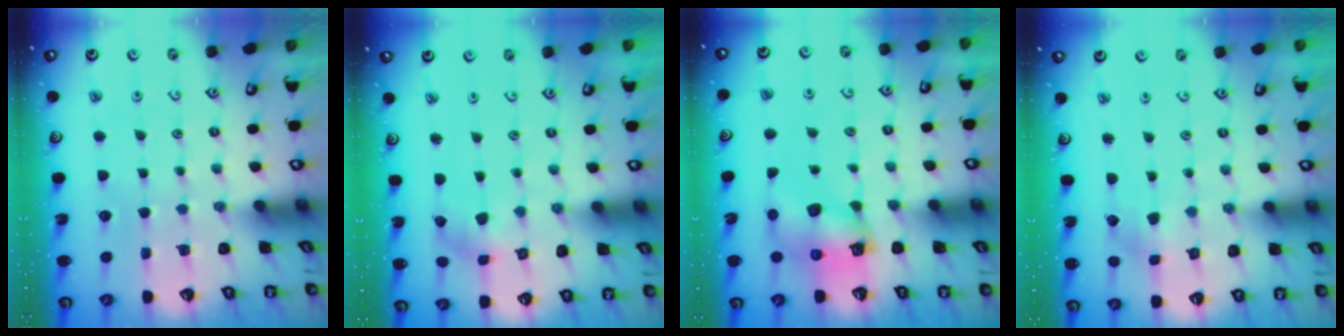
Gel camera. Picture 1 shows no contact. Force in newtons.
{"total": 1.3, "press": 1.2, "slide": 0.3}
{"total": 7.7, "press": 7.7, "slide": 0.8}
{"total": 2.5, "press": 2.5, "slide": 0.3}